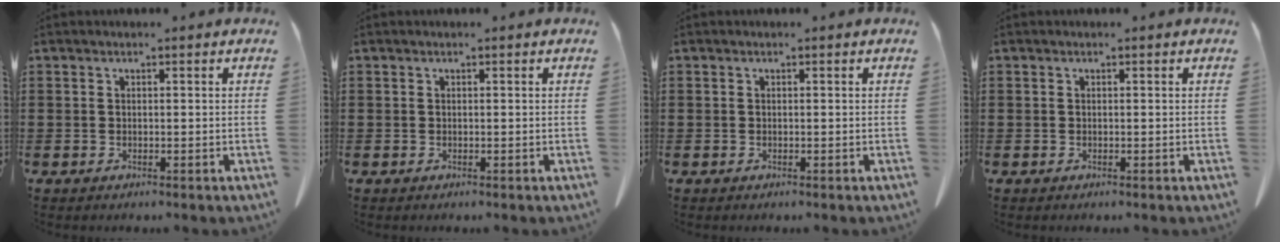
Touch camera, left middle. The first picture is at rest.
{"total": 0.0}
{"total": 0.0}
{"total": 0.0}